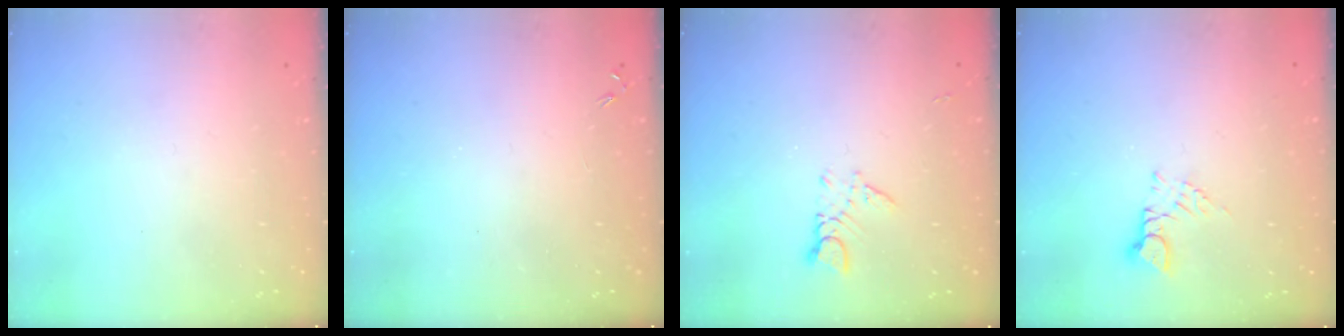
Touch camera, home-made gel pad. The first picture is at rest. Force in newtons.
{"total": 0.0}
{"total": 3.0, "press": 2.9, "slide": 0.4}
{"total": 3.0, "press": 3.0, "slide": 0.4}